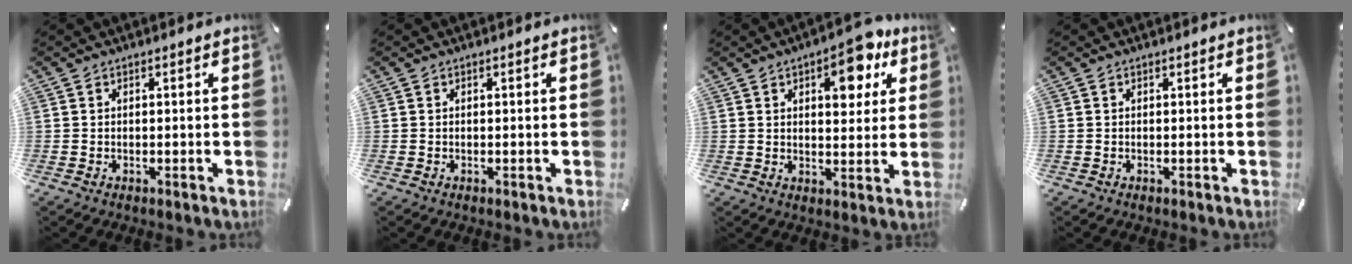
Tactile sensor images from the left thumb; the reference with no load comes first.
{"total": 0.0}
{"total": 11.2, "force": [5.2, 6.1, 7.9], "torque": [-0.085, -0.023, 0.082]}
{"total": 0.0}